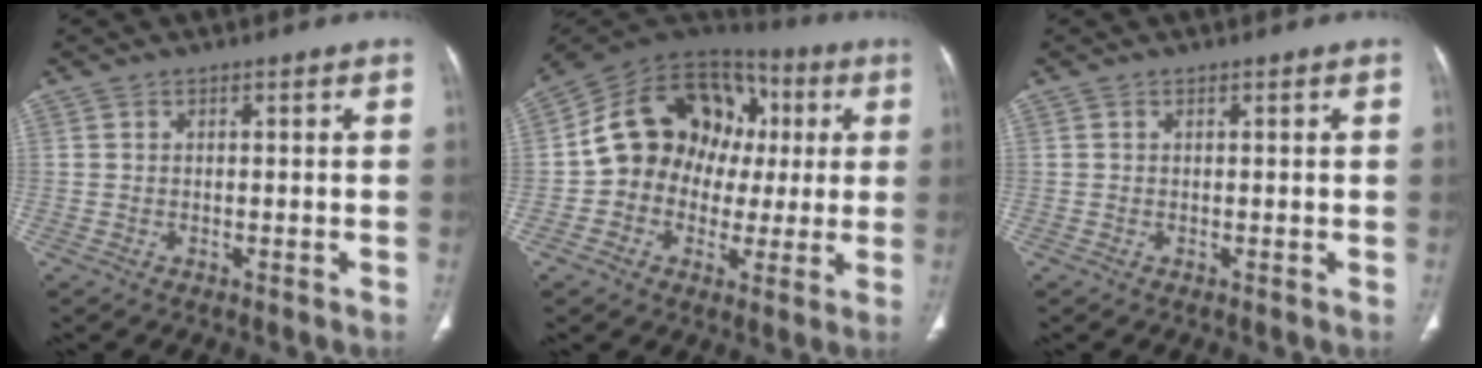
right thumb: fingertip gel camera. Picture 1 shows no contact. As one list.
[{"total": 18.8, "force": [1.9, 15.4, 10.7], "torque": [-0.127, 0.052, 0.030]}, {"total": 0.0}]